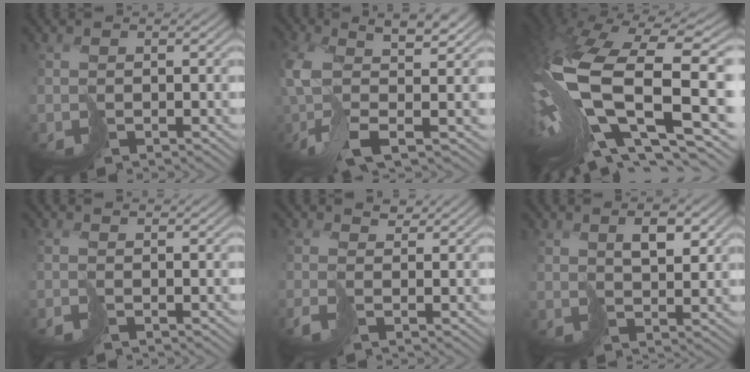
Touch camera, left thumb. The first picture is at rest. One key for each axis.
{"total": 9.7, "fx": -0.6, "fy": 3.6, "fz": 8.9, "tx": -0.192, "ty": -0.009, "tz": -0.020}
{"total": 19.4, "fx": -2.0, "fy": 9.0, "fz": 17.0, "tx": -0.373, "ty": -0.034, "tz": -0.029}
{"total": 1.1, "fx": -0.2, "fy": 0.1, "fz": 1.1, "tx": -0.024, "ty": 0.003, "tz": -0.012}
{"total": 2.3, "fx": -0.1, "fy": 1.0, "fz": 2.0, "tx": -0.060, "ty": 0.007, "tz": -0.010}
{"total": 3.7, "fx": 2.3, "fy": 1.3, "fz": 2.6, "tx": -0.044, "ty": -0.001, "tz": 0.047}